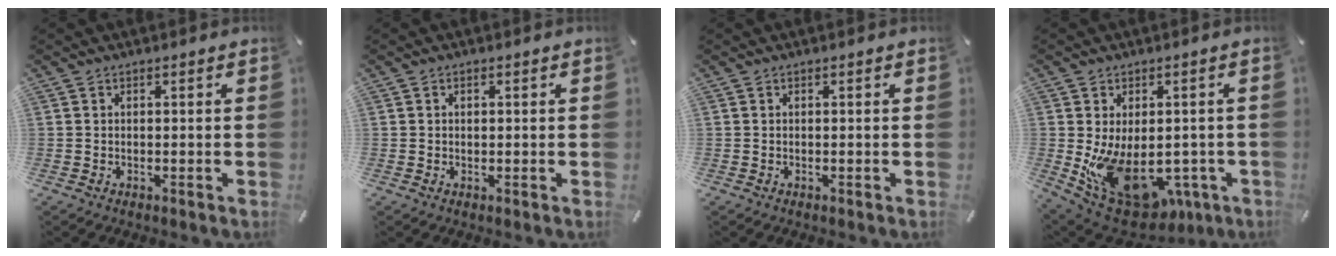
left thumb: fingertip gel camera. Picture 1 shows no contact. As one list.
[{"total": 1.0, "force": [0.1, 0.8, 0.5], "torque": [-0.004, 0.003, -0.001]}, {"total": 0.0}, {"total": 15.1, "force": [-3.0, 10.6, 10.3], "torque": [-0.149, -0.010, -0.030]}]